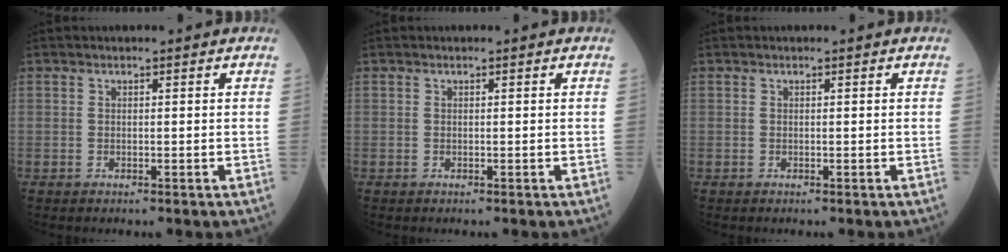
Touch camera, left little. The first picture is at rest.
{"total": 0.0}
{"total": 0.0}